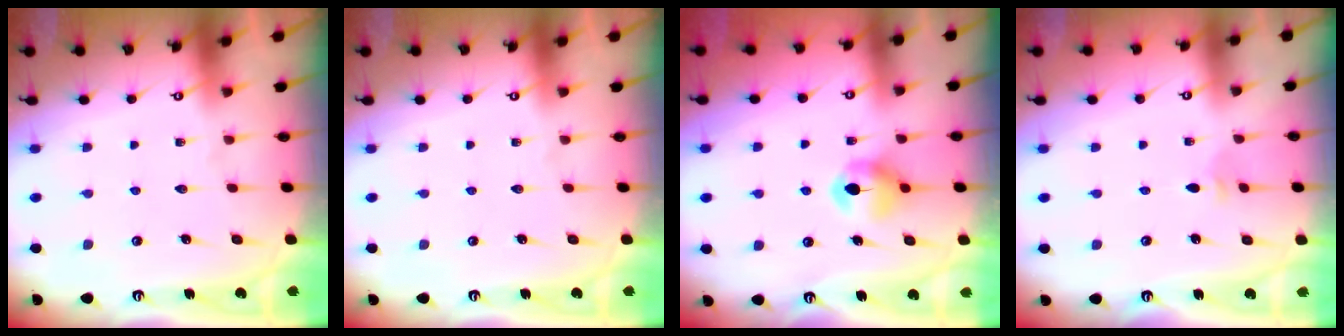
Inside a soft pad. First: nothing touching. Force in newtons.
{"total": 0.0}
{"total": 7.3, "press": 7.3, "slide": 0.5}
{"total": 2.8, "press": 2.7, "slide": 0.6}